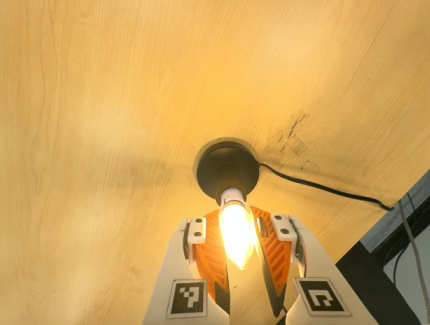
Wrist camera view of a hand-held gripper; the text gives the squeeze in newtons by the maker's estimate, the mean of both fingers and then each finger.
{"total": 15.1, "left": 14.2, "right": 16.0}